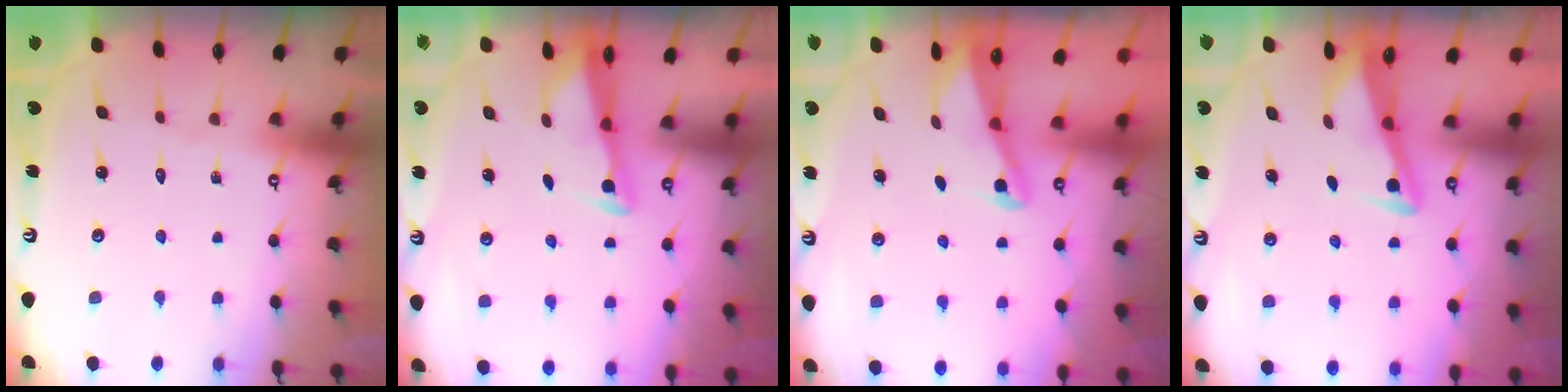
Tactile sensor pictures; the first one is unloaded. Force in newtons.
{"total": 3.0, "press": 2.9, "slide": 0.4}
{"total": 2.0, "press": 2.0, "slide": 0.4}
{"total": 3.3, "press": 3.3, "slide": 0.4}